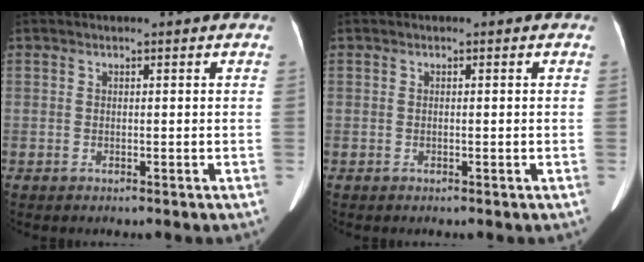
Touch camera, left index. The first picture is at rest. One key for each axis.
{"total": 0.0}